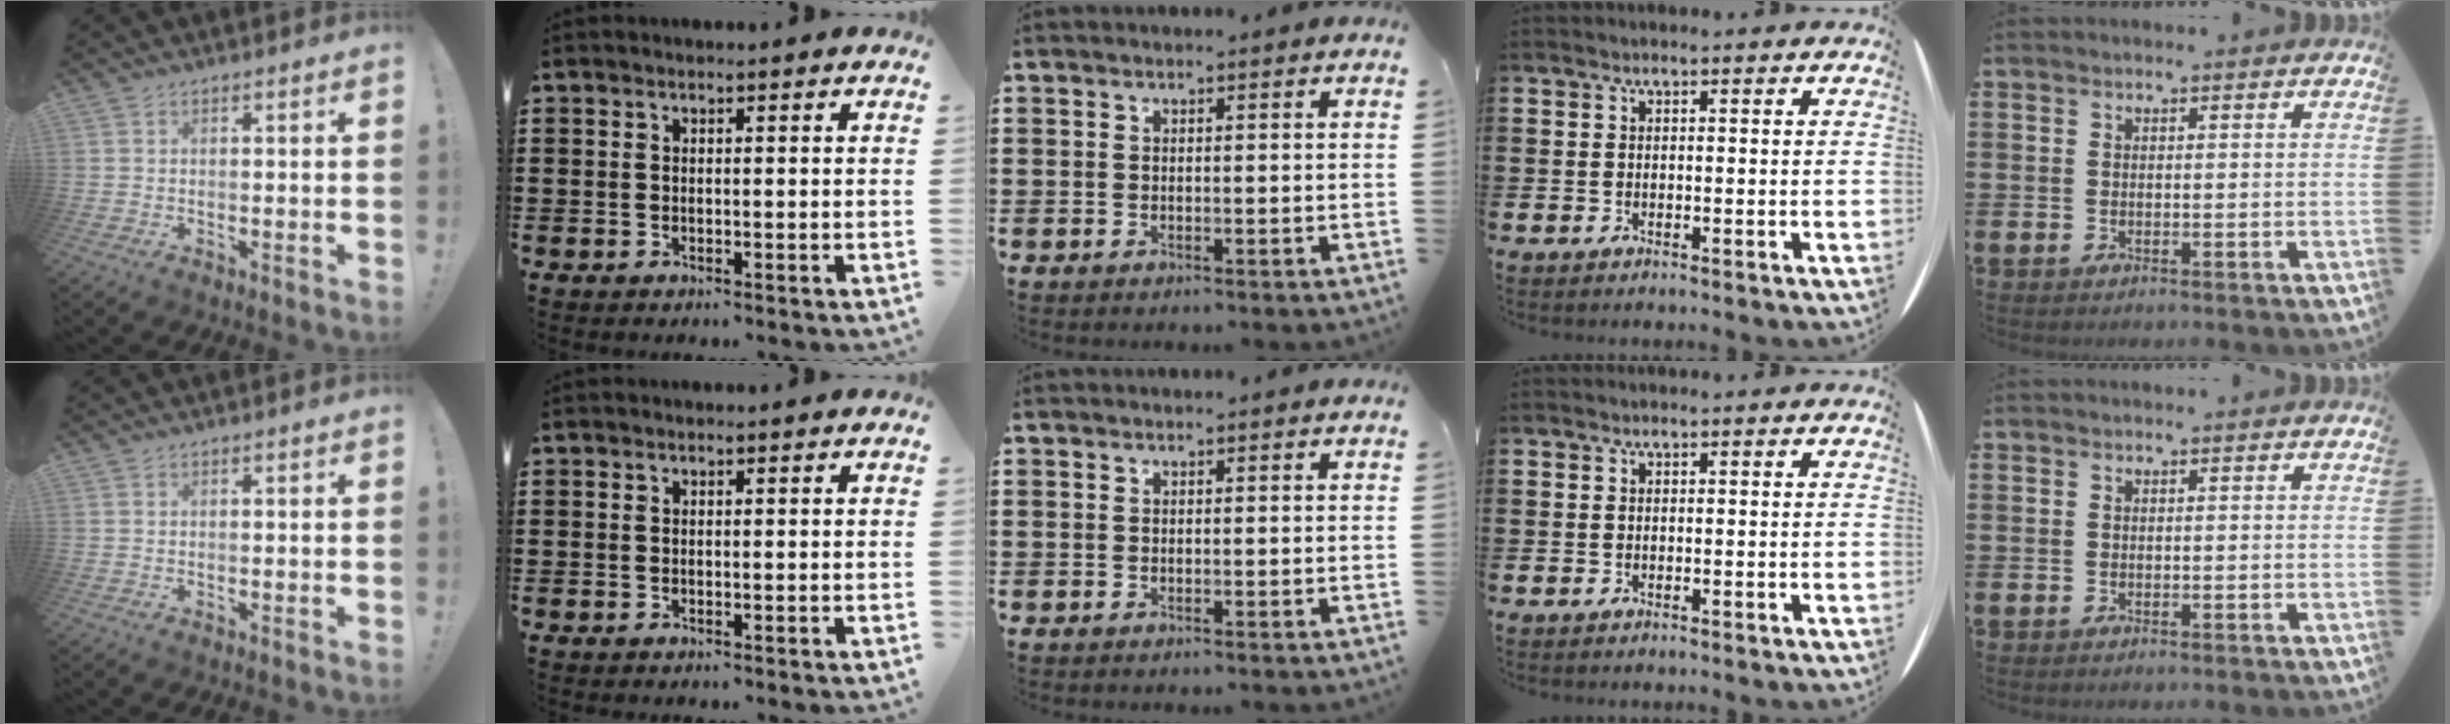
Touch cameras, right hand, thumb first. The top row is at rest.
{}